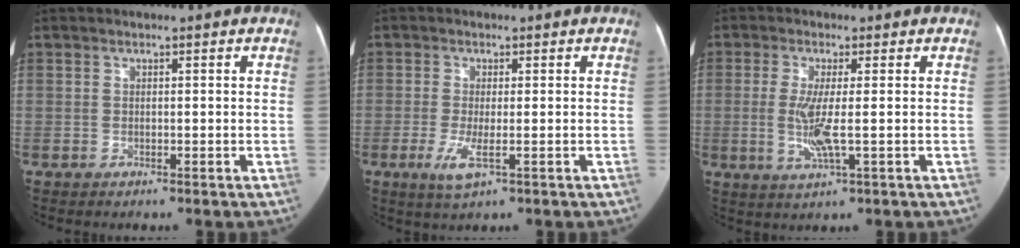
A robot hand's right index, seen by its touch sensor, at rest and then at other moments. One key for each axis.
{"total": 4.1, "fx": -1.4, "fy": 1.1, "fz": 3.7, "tx": -0.076, "ty": -0.007, "tz": -0.022}
{"total": 5.6, "fx": -0.5, "fy": 0.7, "fz": 5.6, "tx": -0.118, "ty": -0.011, "tz": -0.010}